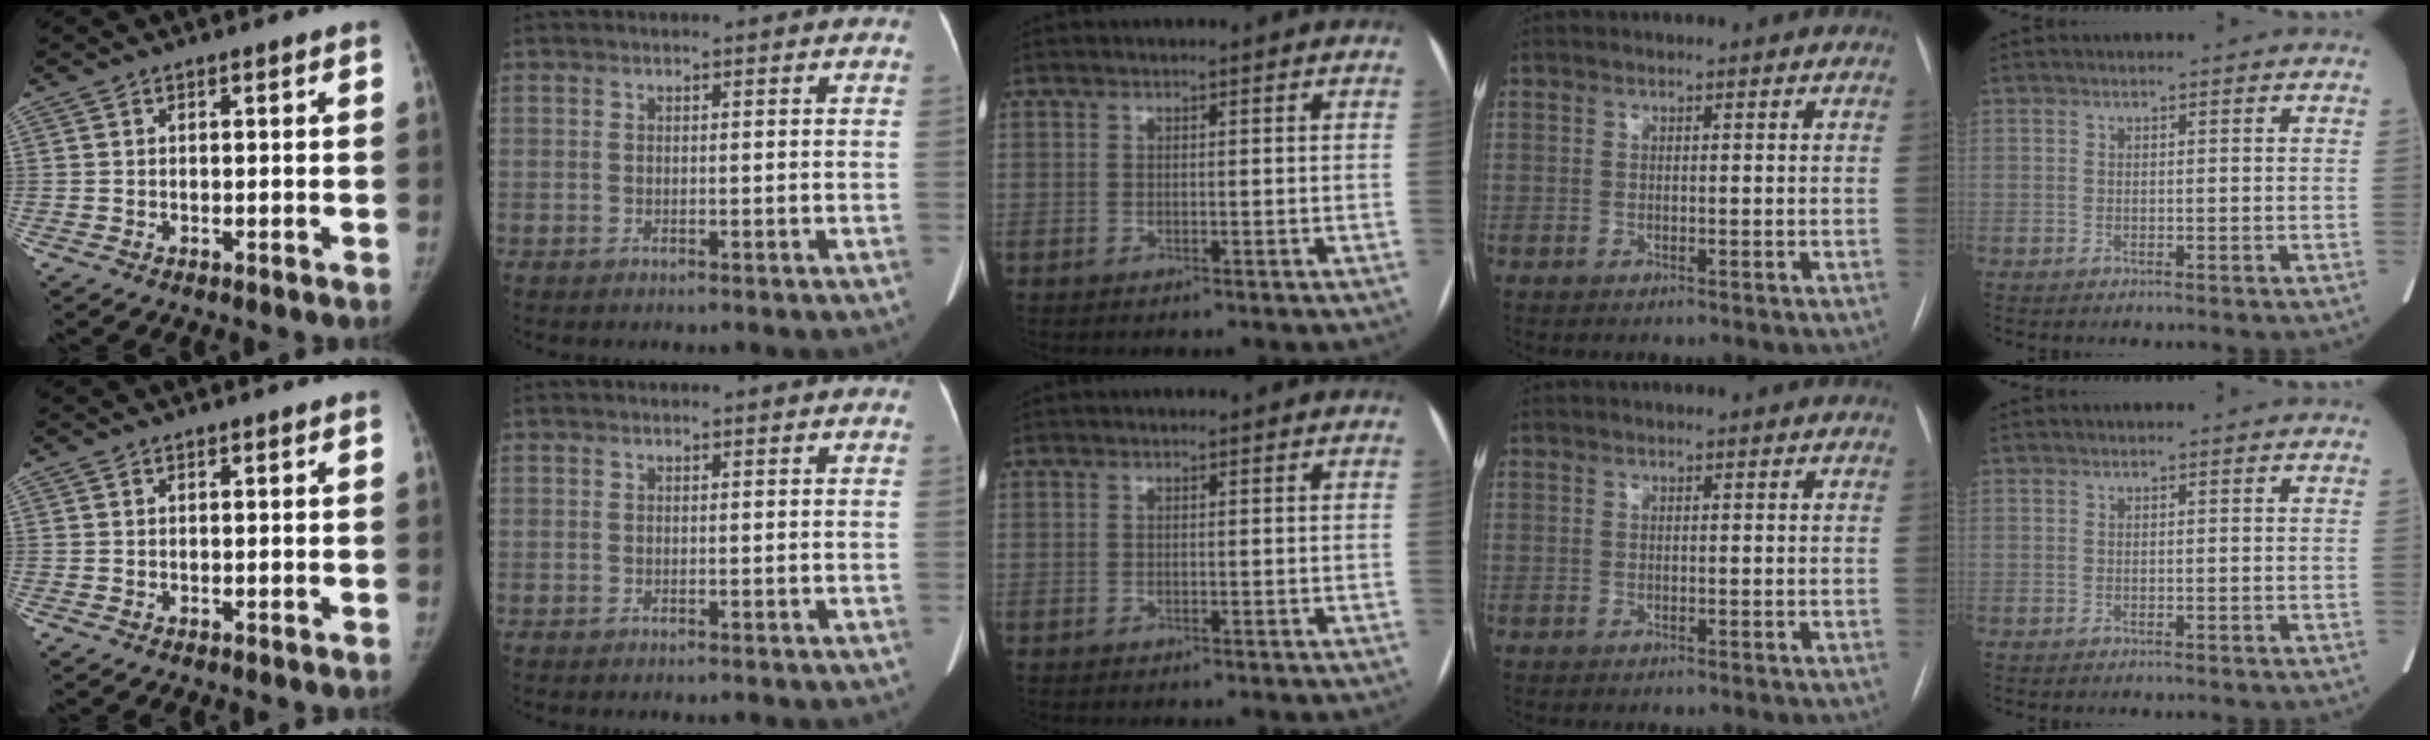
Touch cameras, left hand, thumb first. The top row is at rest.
{}